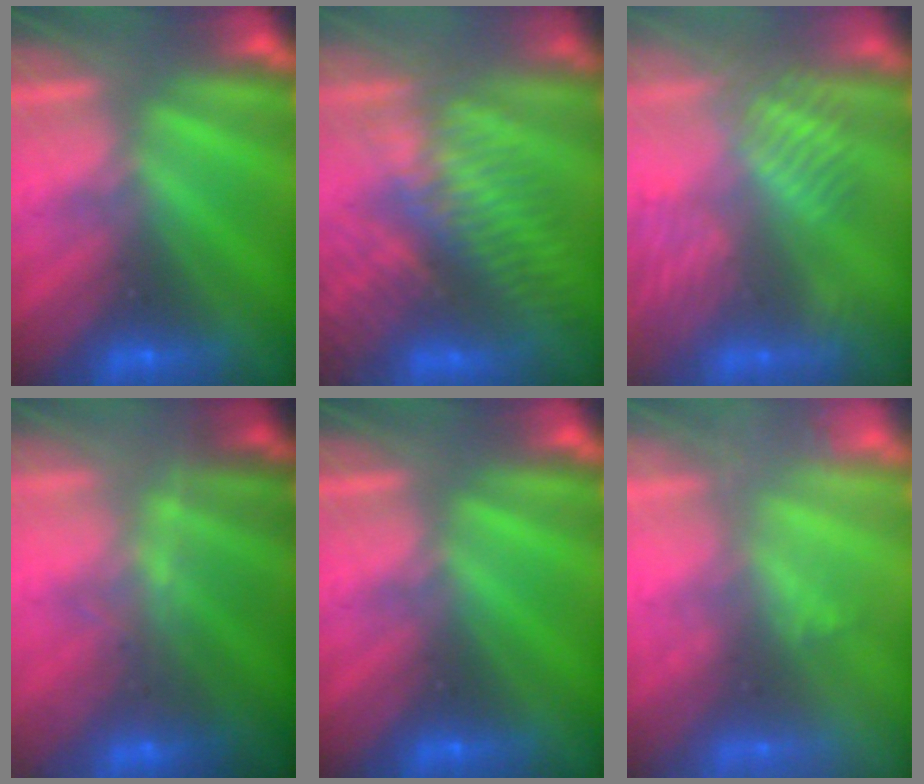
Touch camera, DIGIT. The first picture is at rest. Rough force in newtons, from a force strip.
{"total": 9.4}
{"total": 3.9}
{"total": 7.6}
{"total": 0.0}
{"total": 1.6}